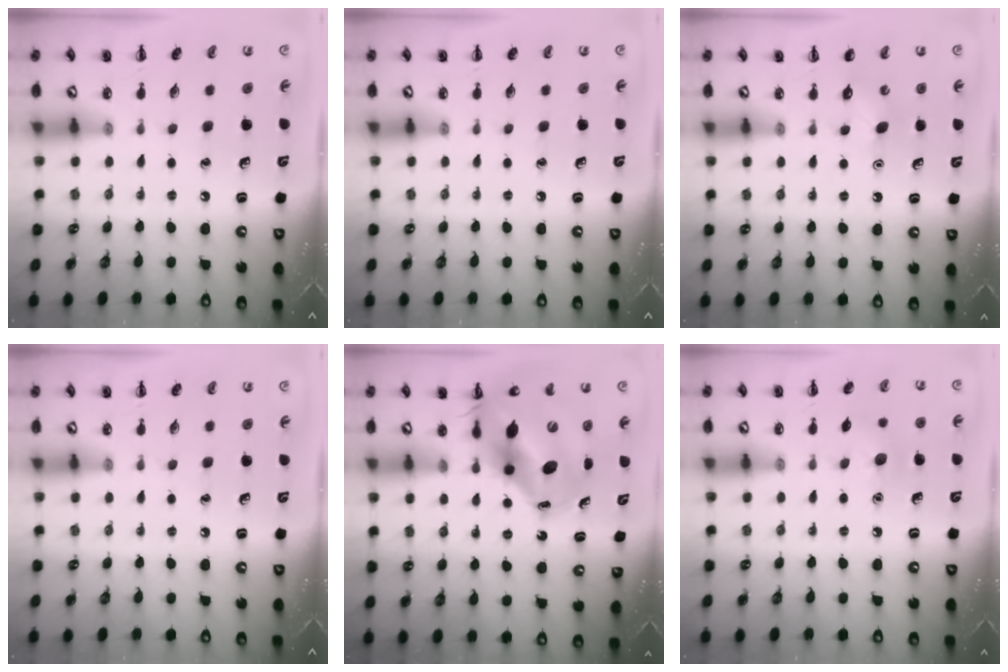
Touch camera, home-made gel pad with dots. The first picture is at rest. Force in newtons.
{"total": 0.0}
{"total": 2.8, "press": 2.7, "slide": 0.8}
{"total": 0.0}
{"total": 14.1, "press": 13.5, "slide": 4.1}
{"total": 7.2, "press": 6.9, "slide": 2.1}